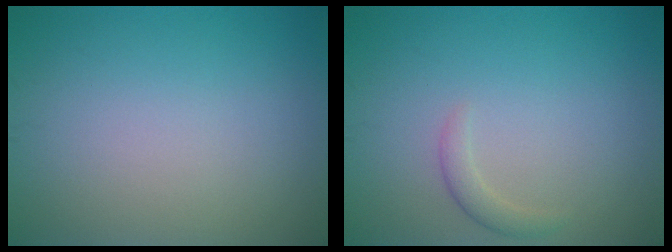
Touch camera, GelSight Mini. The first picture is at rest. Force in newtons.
{"total": 1.2, "press": 1.2, "slide": 0.1}